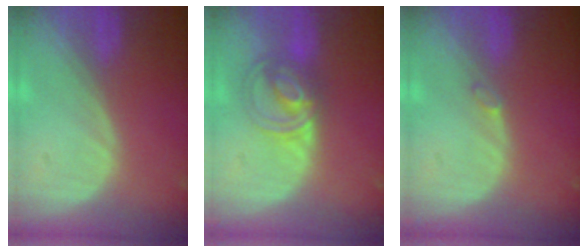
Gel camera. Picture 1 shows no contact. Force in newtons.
{"total": 6.1, "press": 6.0, "slide": 1.1}
{"total": 0.9, "press": 0.8, "slide": 0.2}